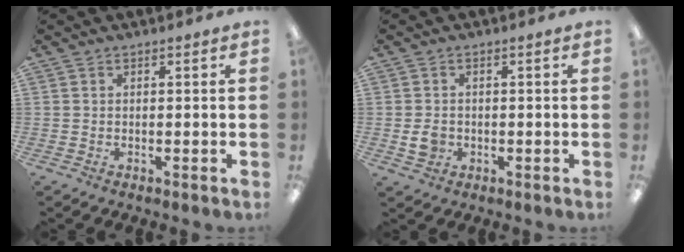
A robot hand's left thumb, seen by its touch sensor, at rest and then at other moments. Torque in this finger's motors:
{"motor_torque": [-0.19, 0.33, 0.38, -0.09, 0.01]}